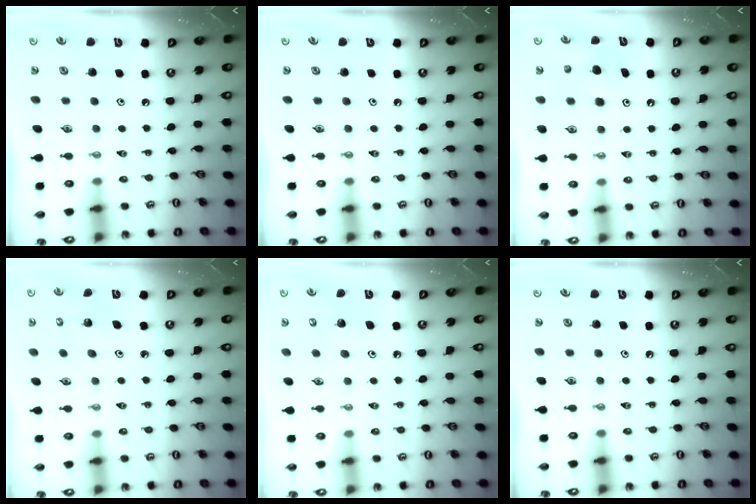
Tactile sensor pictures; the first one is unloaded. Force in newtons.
{"total": 0.0}
{"total": 6.0, "press": 6.0, "slide": 0.3}
{"total": 2.7, "press": 2.7, "slide": 0.2}
{"total": 6.0, "press": 6.0, "slide": 0.3}
{"total": 0.0}